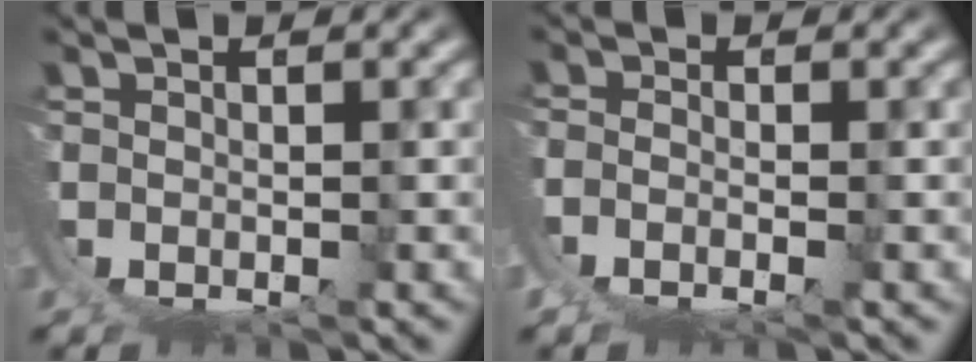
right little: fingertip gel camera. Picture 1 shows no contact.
{"total": 3.3, "force": [0.0, 2.4, 2.4], "torque": [-0.066, -0.017, 0.005]}